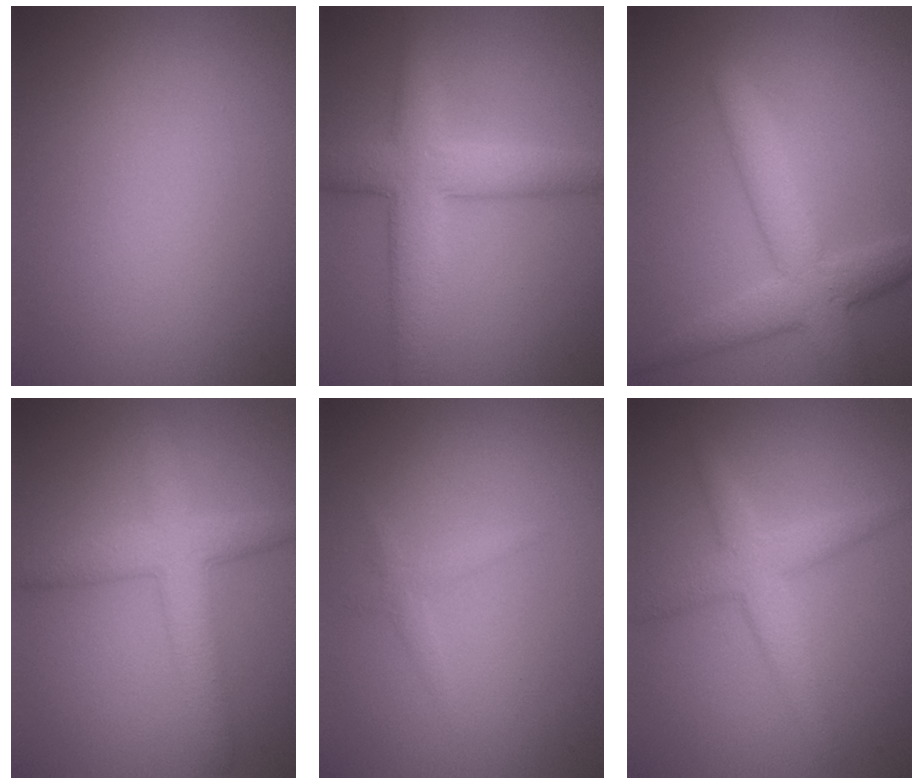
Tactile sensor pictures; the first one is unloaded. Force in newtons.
{"total": 6.2, "press": 6.2, "slide": 0.2}
{"total": 5.1, "press": 5.1, "slide": 0.1}
{"total": 4.5, "press": 4.5, "slide": 0.1}
{"total": 1.1, "press": 1.1, "slide": 0.0}
{"total": 3.5, "press": 3.5, "slide": 0.2}